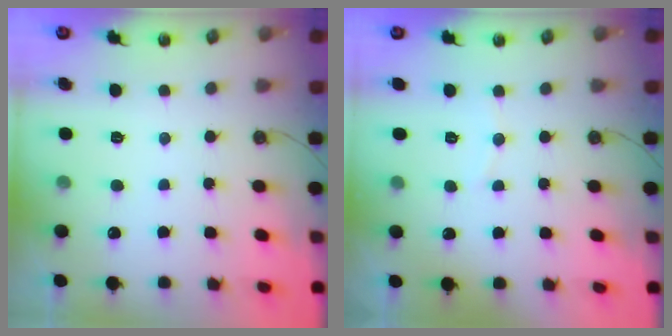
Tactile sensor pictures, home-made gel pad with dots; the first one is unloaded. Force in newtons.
{"total": 3.2, "press": 3.2, "slide": 0.4}